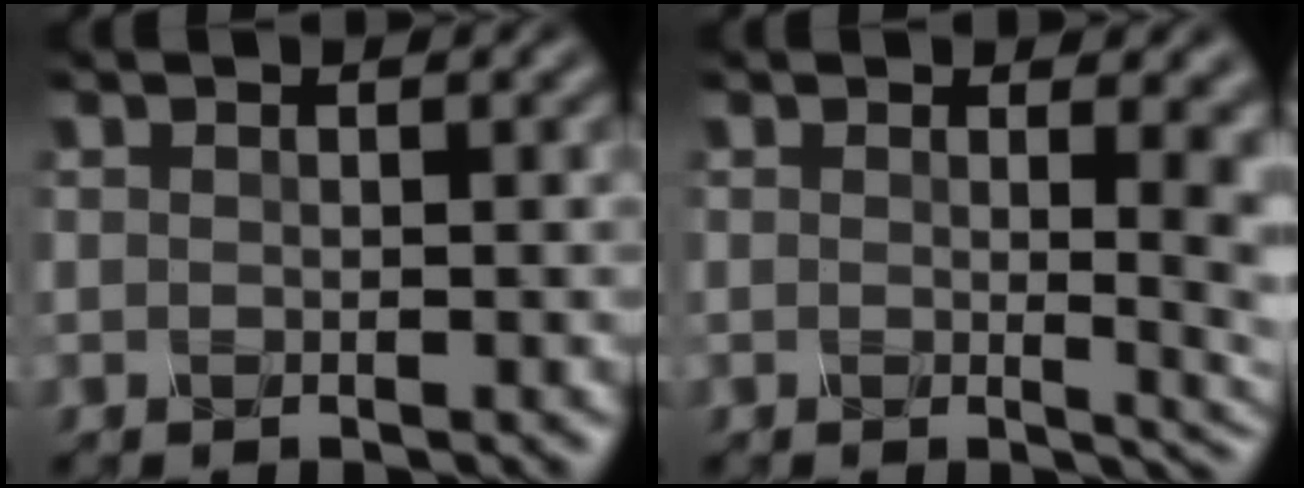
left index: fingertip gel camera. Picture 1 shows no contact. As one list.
[{"total": 6.5, "force": [0.9, 3.1, 5.6], "torque": [-0.023, -0.003, 0.012]}]